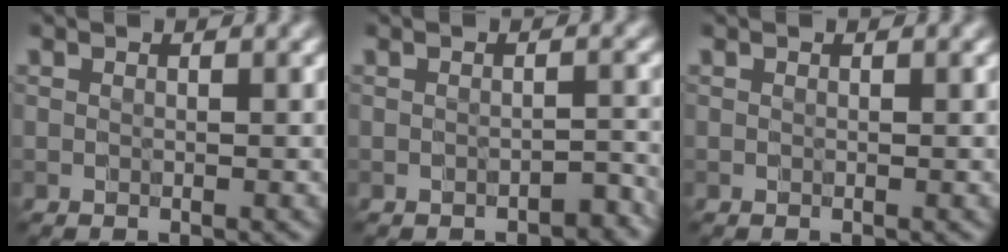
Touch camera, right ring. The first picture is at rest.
{"total": 1.6, "force": [-1.1, 0.7, 0.9], "torque": [-0.011, 0.002, -0.013]}
{"total": 0.0}